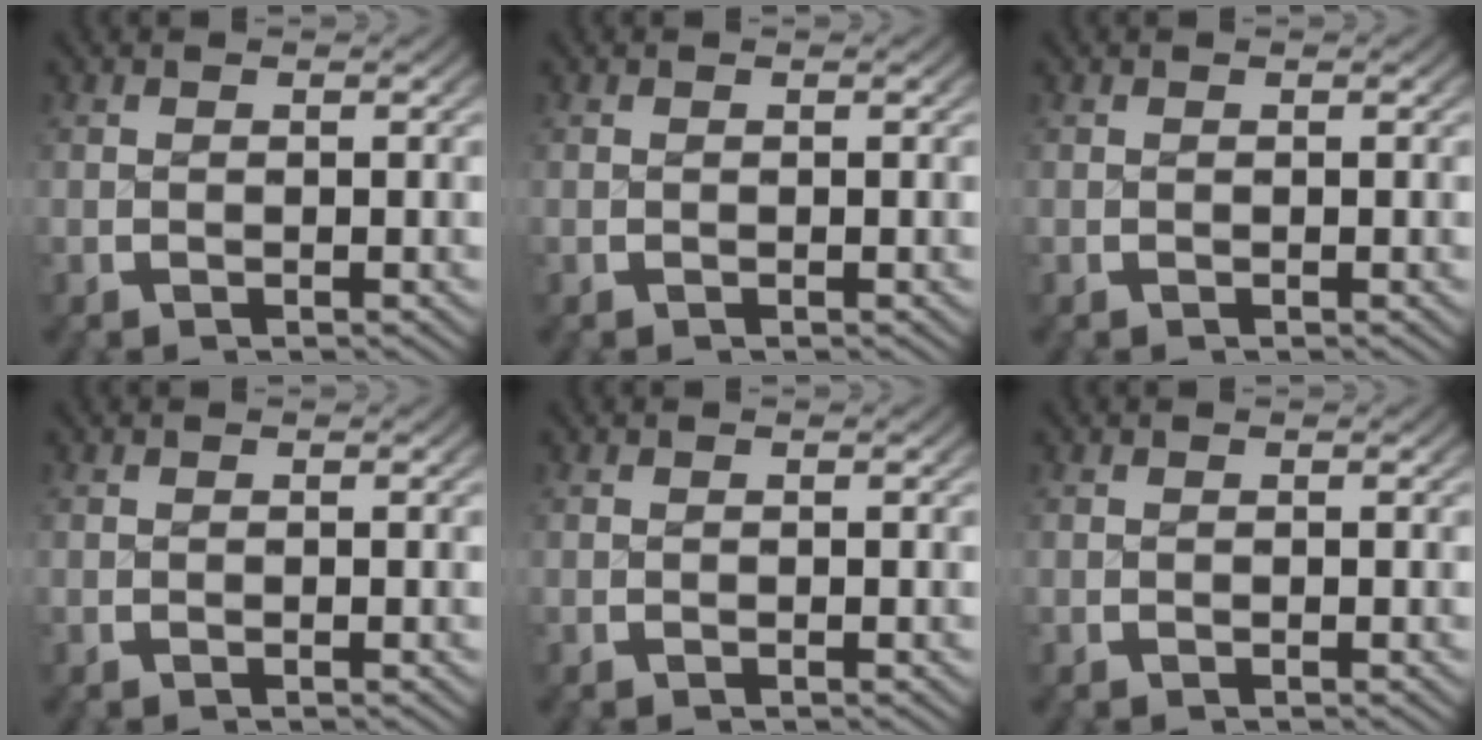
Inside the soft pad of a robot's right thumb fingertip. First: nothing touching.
{"total": 0.0}
{"total": 0.0}
{"total": 0.0}
{"total": 0.0}
{"total": 0.0}